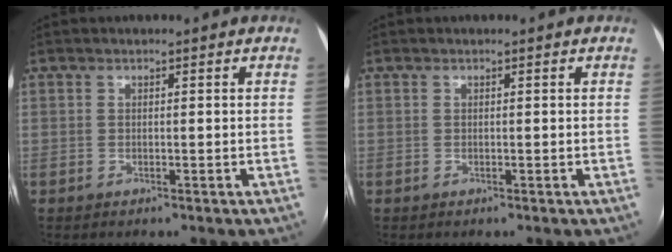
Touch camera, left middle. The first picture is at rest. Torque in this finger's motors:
{"motor_torque": [0.00, 0.03, -0.02, -0.06]}